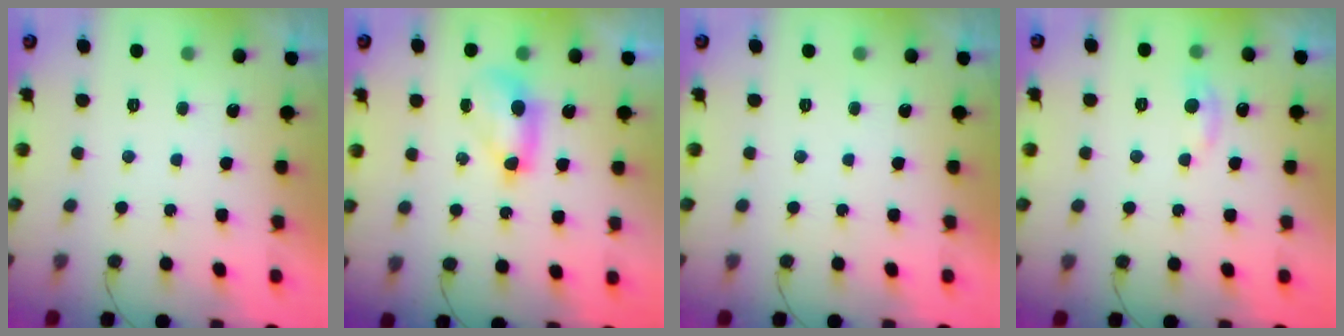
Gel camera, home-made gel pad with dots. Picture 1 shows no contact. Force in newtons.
{"total": 7.5, "press": 7.4, "slide": 1.1}
{"total": 0.0}
{"total": 4.9, "press": 4.8, "slide": 0.7}